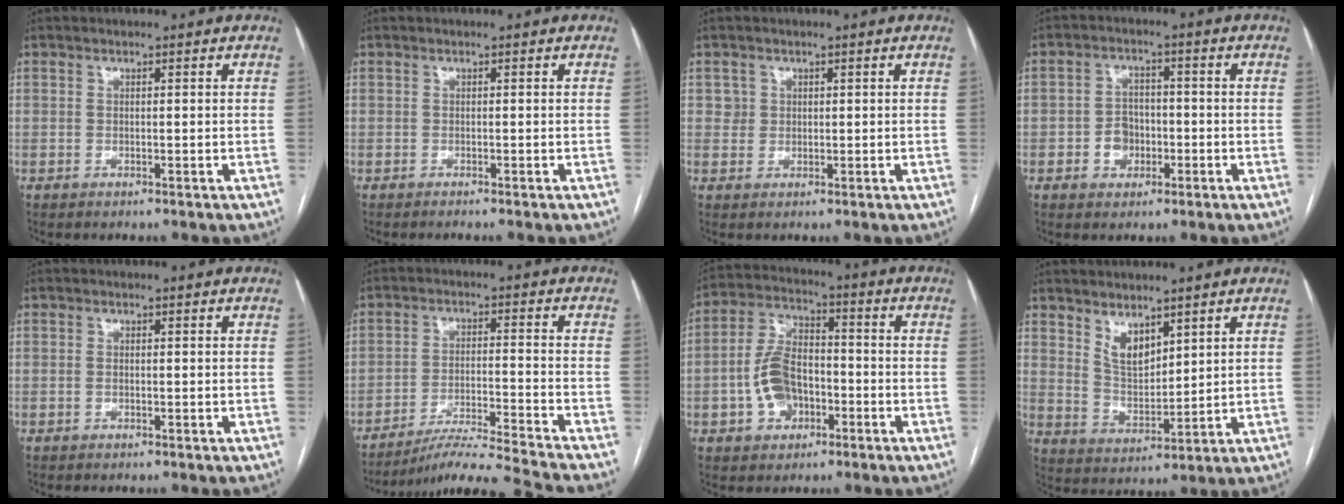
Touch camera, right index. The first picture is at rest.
{"total": 1.2, "force": [-1.0, -0.2, 0.5], "torque": [-0.005, 0.001, -0.015]}
{"total": 1.7, "force": [0.6, 1.6, -0.1], "torque": [0.013, 0.002, 0.004]}
{"total": 4.6, "force": [-1.5, 3.7, 2.3], "torque": [-0.040, 0.013, -0.021]}
{"total": 0.7, "force": [-0.2, 0.4, 0.5], "torque": [-0.013, 0.000, -0.003]}
{"total": 13.2, "force": [-12.1, -3.3, 4.0], "torque": [-0.051, -0.013, -0.201]}
{"total": 9.5, "force": [-2.8, 6.2, 6.7], "torque": [-0.145, 0.020, -0.051]}
{"total": 5.7, "force": [3.8, 2.5, 3.4], "torque": [-0.069, -0.007, 0.085]}